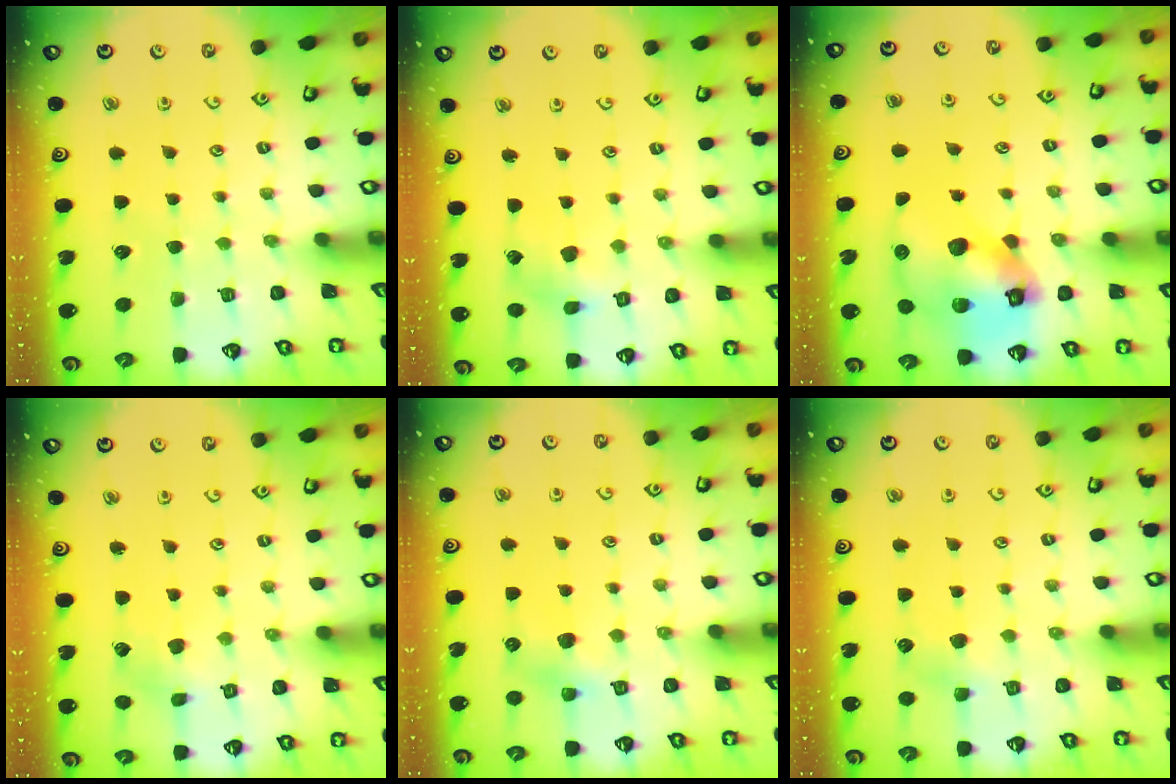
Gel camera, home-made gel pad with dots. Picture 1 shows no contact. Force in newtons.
{"total": 4.6, "press": 4.6, "slide": 0.4}
{"total": 17.4, "press": 17.1, "slide": 2.9}
{"total": 2.9, "press": 2.9, "slide": 0.1}
{"total": 7.6, "press": 7.6, "slide": 0.6}
{"total": 5.4, "press": 5.3, "slide": 0.4}